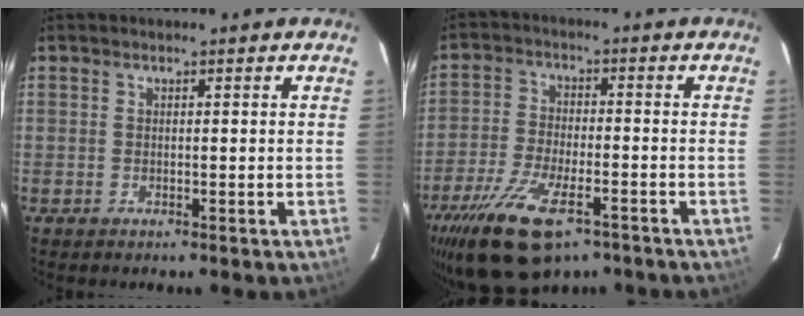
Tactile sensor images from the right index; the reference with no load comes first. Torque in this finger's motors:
{"motor_torque": [1.43, -0.71, 0.84, 0.21]}